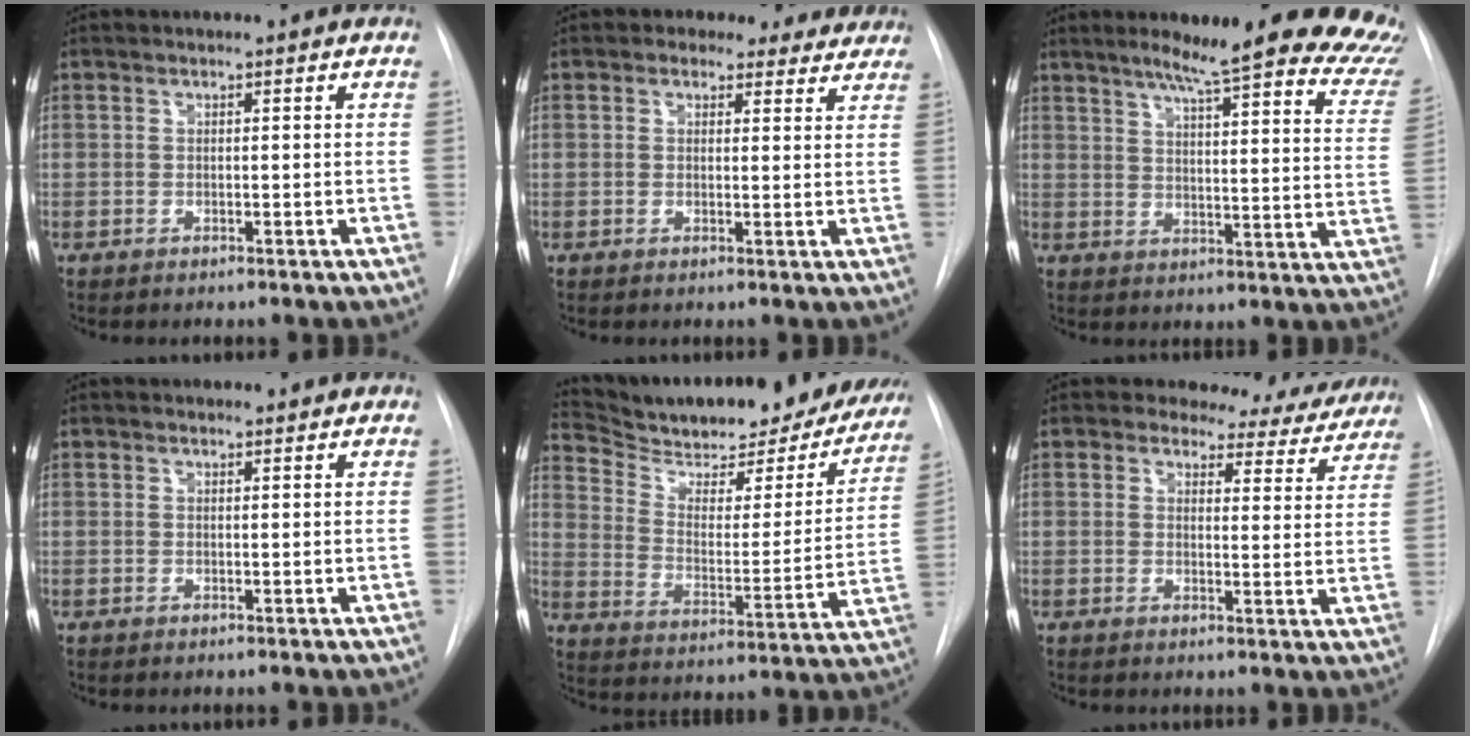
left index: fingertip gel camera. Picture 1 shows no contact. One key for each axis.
{"total": 6.8, "fx": 5.6, "fy": 3.5, "fz": 1.5, "tx": -0.001, "ty": 0.013, "tz": 0.056}
{"total": 24.7, "fx": 20.7, "fy": 2.5, "fz": 13.3, "tx": -0.164, "ty": -0.059, "tz": 0.239}
{"total": 1.0, "fx": 1.0, "fy": 0.3, "fz": -0.1, "tx": -0.009, "ty": 0.001, "tz": 0.012}
{"total": 27.3, "fx": 24.1, "fy": 6.6, "fz": 10.8, "tx": -0.168, "ty": -0.049, "tz": 0.320}
{"total": 10.8, "fx": 10.0, "fy": 3.9, "fz": 1.0, "tx": 0.021, "ty": -0.025, "tz": 0.088}